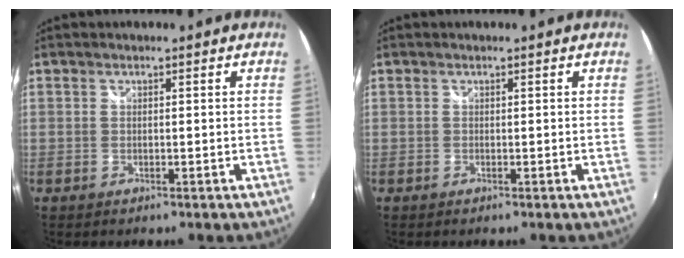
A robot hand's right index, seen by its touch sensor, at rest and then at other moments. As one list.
[{"total": 0.0}]